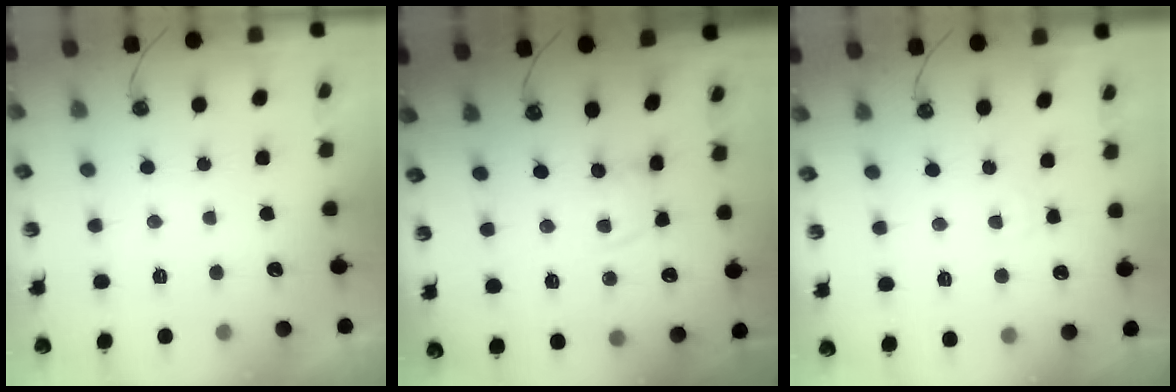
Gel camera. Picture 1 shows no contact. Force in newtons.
{"total": 1.4, "press": 1.4, "slide": 0.2}
{"total": 2.4, "press": 2.4, "slide": 0.2}